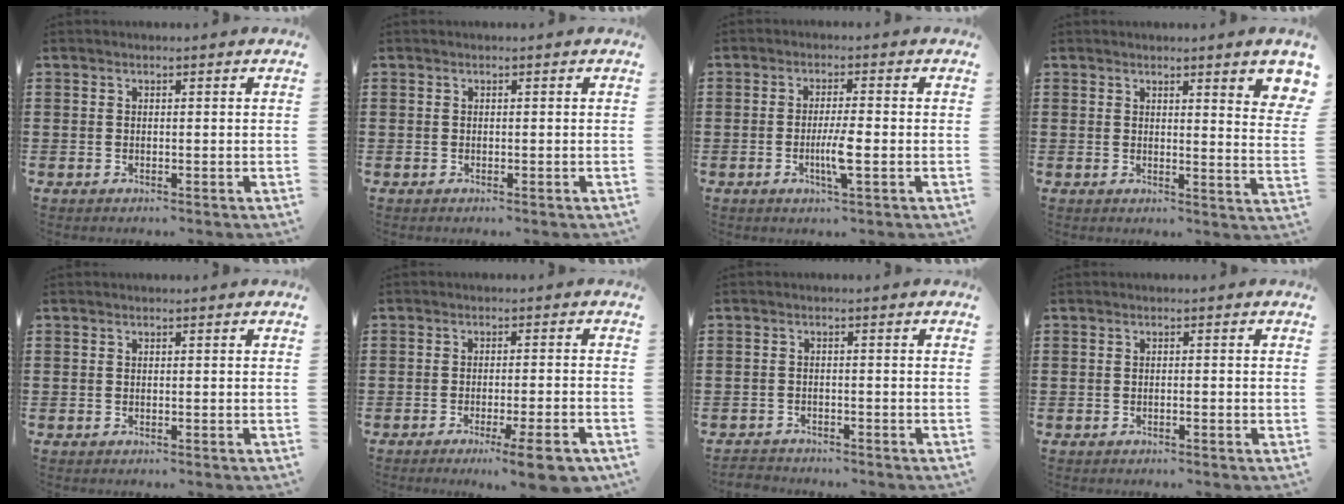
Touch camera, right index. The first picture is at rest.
{"total": 0.0}
{"total": 4.7, "force": [-1.2, 0.3, 4.6], "torque": [-0.086, -0.008, -0.024]}
{"total": 3.1, "force": [2.0, 0.1, 2.3], "torque": [-0.038, -0.011, 0.030]}
{"total": 0.0}
{"total": 6.0, "force": [-4.0, 0.0, 4.5], "torque": [-0.066, -0.013, -0.067]}
{"total": 1.6, "force": [-1.6, 0.4, -0.2], "torque": [-0.002, 0.003, -0.036]}
{"total": 0.6, "force": [-0.4, 0.1, 0.4], "torque": [-0.008, -0.002, -0.007]}